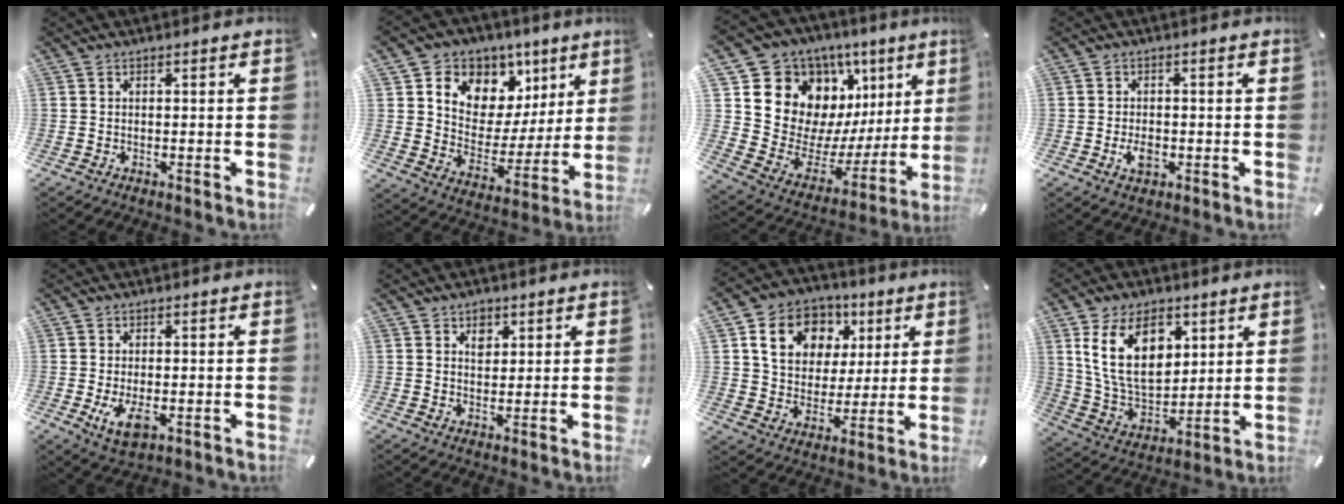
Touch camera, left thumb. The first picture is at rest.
{"total": 9.1, "force": [4.7, 7.7, 1.0], "torque": [-0.017, -0.060, 0.087]}
{"total": 15.8, "force": [7.9, 12.4, 5.6], "torque": [-0.081, -0.088, 0.164]}
{"total": 3.6, "force": [-1.0, 2.3, 2.5], "torque": [-0.058, 0.000, -0.020]}
{"total": 5.6, "force": [-1.3, 2.9, 4.6], "torque": [-0.099, -0.012, -0.025]}
{"total": 3.3, "force": [1.7, 2.6, 1.2], "torque": [-0.003, -0.006, 0.025]}
{"total": 13.7, "force": [5.4, 11.3, 5.6], "torque": [-0.095, -0.009, 0.104]}
{"total": 16.9, "force": [6.9, 11.1, 10.6], "torque": [-0.214, -0.017, 0.125]}